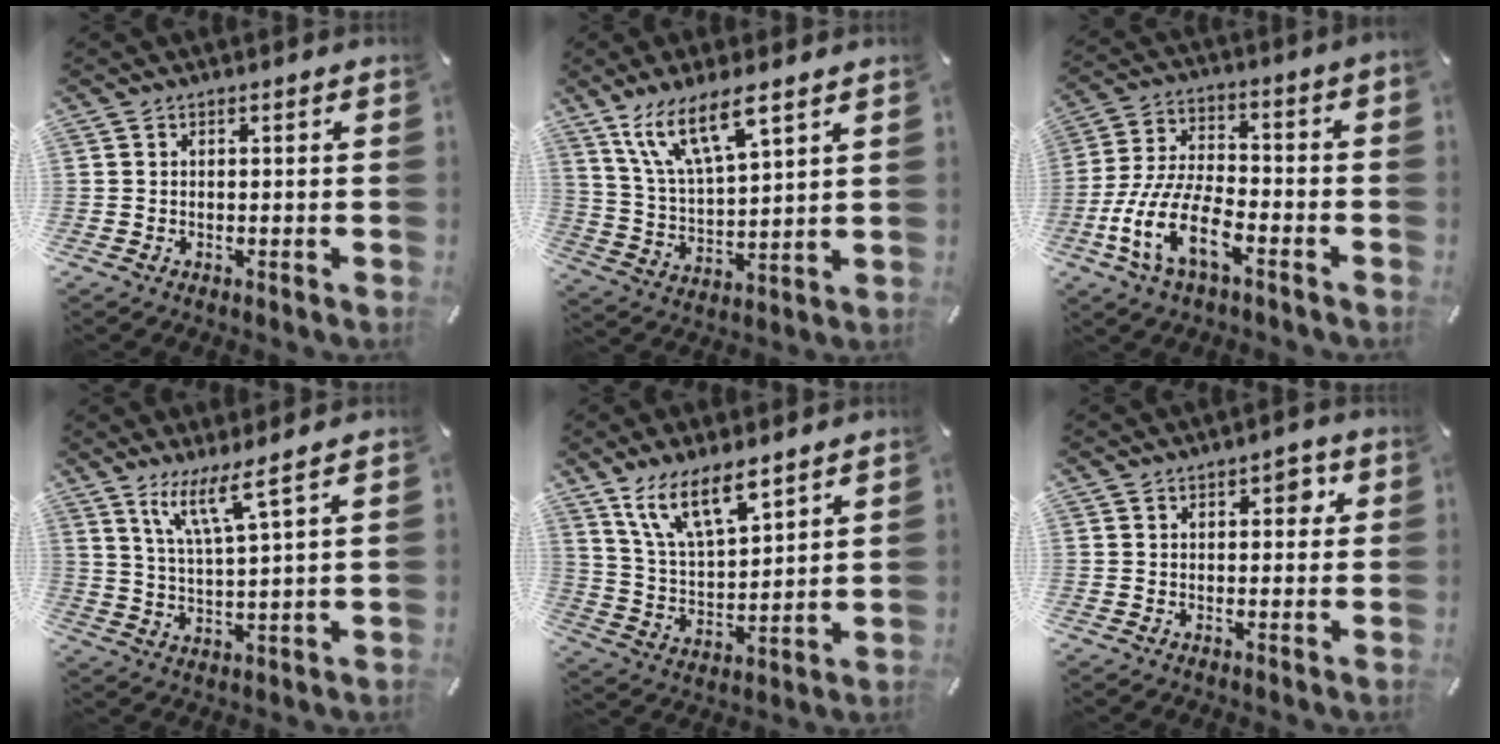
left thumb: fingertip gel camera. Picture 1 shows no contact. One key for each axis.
{"total": 13.1, "fx": 8.6, "fy": 4.3, "fz": 9.0, "tx": -0.199, "ty": -0.030, "tz": 0.153}
{"total": 14.1, "fx": -7.3, "fy": 5.7, "fz": 10.6, "tx": -0.233, "ty": 0.010, "tz": -0.134}
{"total": 9.1, "fx": 6.5, "fy": 0.9, "fz": 6.4, "tx": -0.134, "ty": -0.027, "tz": 0.113}
{"total": 13.5, "fx": 9.7, "fy": 5.3, "fz": 7.7, "tx": -0.170, "ty": -0.044, "tz": 0.179}
{"total": 2.8, "fx": 1.2, "fy": 1.6, "fz": 1.9, "tx": -0.012, "ty": -0.007, "tz": 0.012}